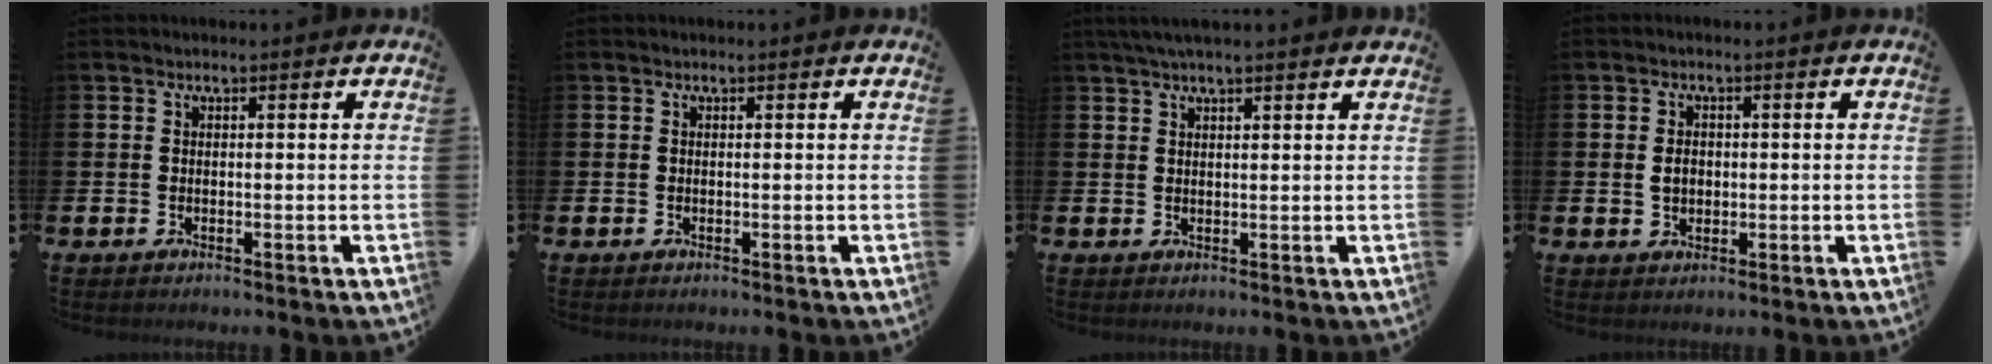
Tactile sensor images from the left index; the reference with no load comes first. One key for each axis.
{"total": 0.0}
{"total": 2.6, "fx": 2.3, "fy": 0.0, "fz": 1.3, "tx": -0.025, "ty": -0.001, "tz": 0.041}
{"total": 2.2, "fx": 0.1, "fy": 1.7, "fz": 1.4, "tx": -0.016, "ty": 0.004, "tz": -0.003}